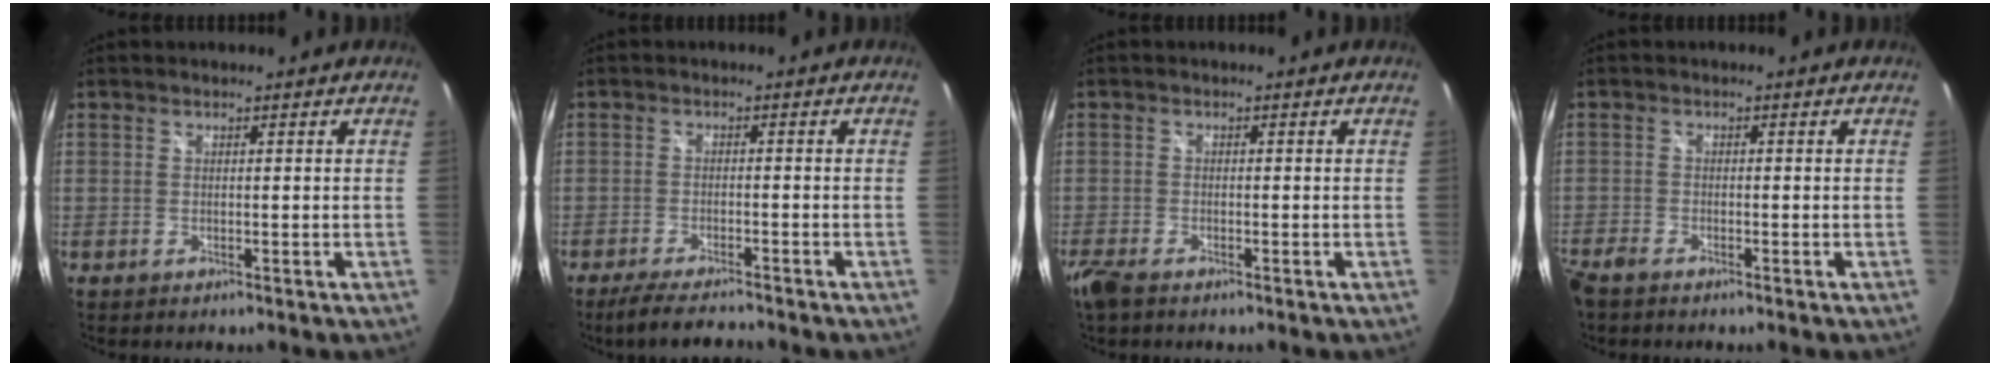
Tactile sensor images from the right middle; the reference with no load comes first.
{"total": 6.7, "force": [-5.8, 0.6, 3.2], "torque": [-0.078, -0.017, -0.100]}
{"total": 4.8, "force": [-3.5, 1.6, 2.8], "torque": [-0.077, -0.017, -0.072]}
{"total": 3.5, "force": [-2.9, 1.0, 1.7], "torque": [-0.049, -0.014, -0.058]}